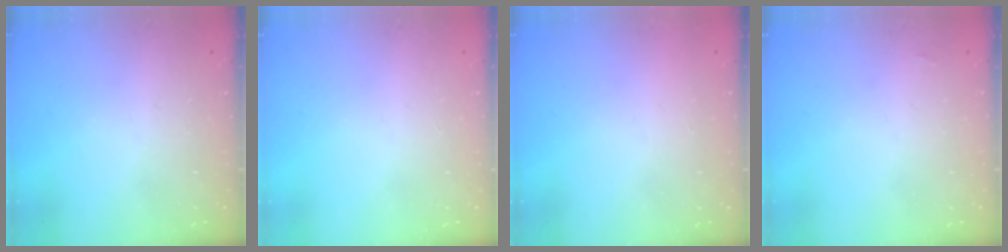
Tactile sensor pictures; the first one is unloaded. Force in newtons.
{"total": 0.0}
{"total": 1.5, "press": 1.5, "slide": 0.1}
{"total": 1.3, "press": 1.3, "slide": 0.2}